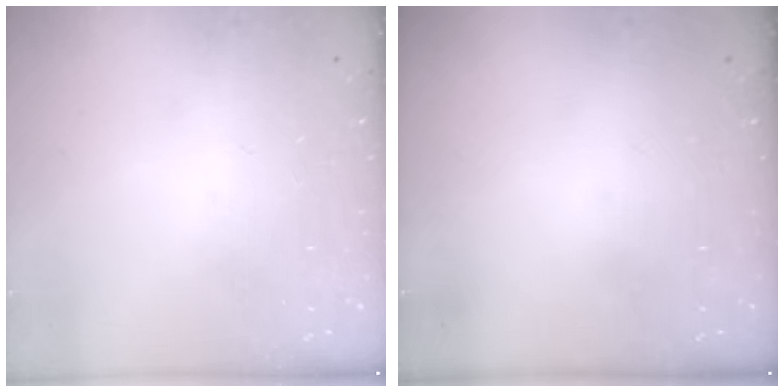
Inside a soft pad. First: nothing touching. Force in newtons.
{"total": 0.0}